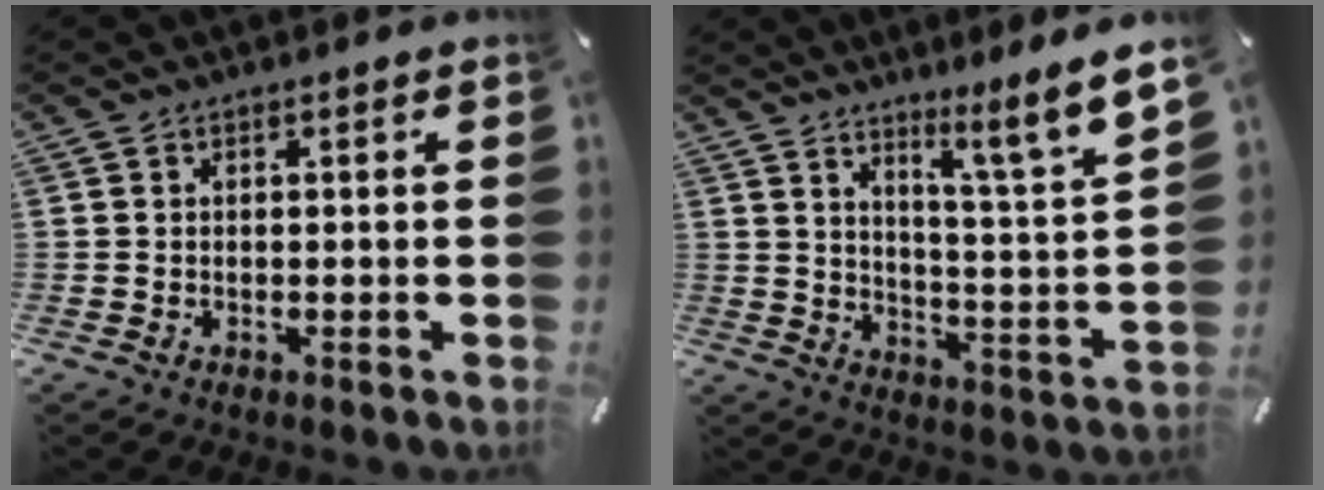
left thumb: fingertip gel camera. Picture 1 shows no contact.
{"total": 9.9, "force": [7.8, -0.4, 6.0], "torque": [-0.083, -0.076, 0.120]}